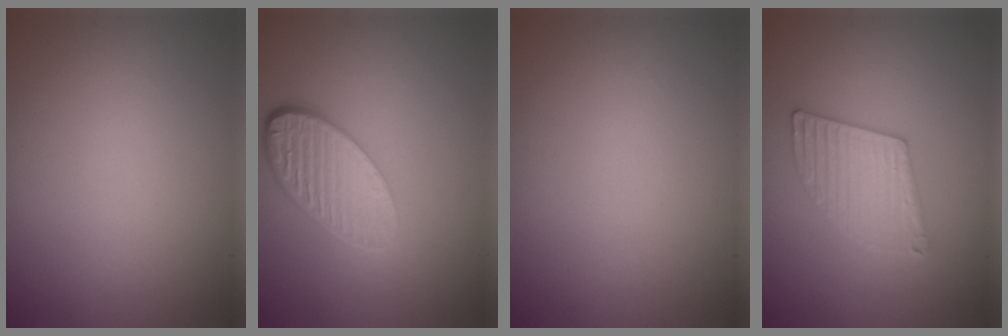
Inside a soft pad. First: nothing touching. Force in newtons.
{"total": 5.3, "press": 3.9, "slide": 3.6}
{"total": 0.0}
{"total": 3.0, "press": 3.0, "slide": 0.2}